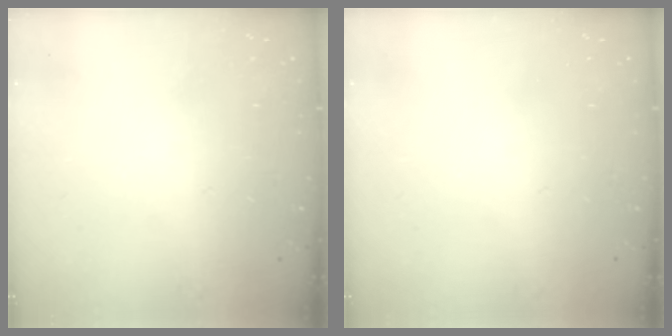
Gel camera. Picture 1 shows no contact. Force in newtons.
{"total": 0.0}